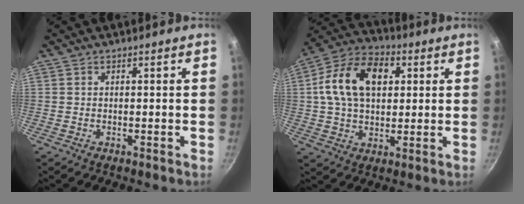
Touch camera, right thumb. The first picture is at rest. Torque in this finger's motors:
{"motor_torque": [-0.31, 2.46, 0.74, -0.46, 0.28]}